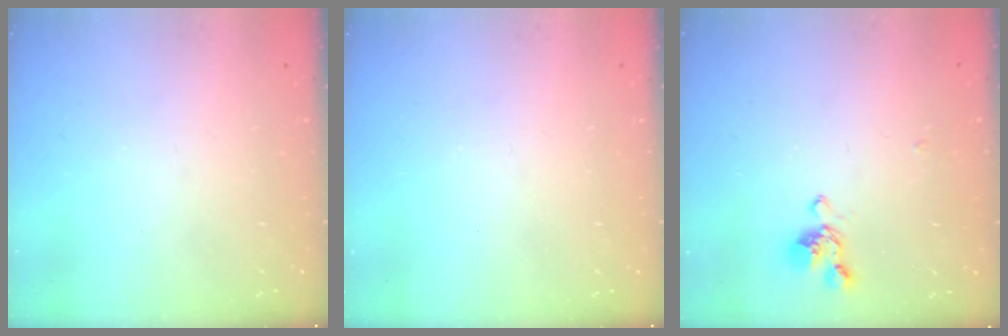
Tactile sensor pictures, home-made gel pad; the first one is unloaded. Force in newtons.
{"total": 0.0}
{"total": 2.0, "press": 1.8, "slide": 0.8}